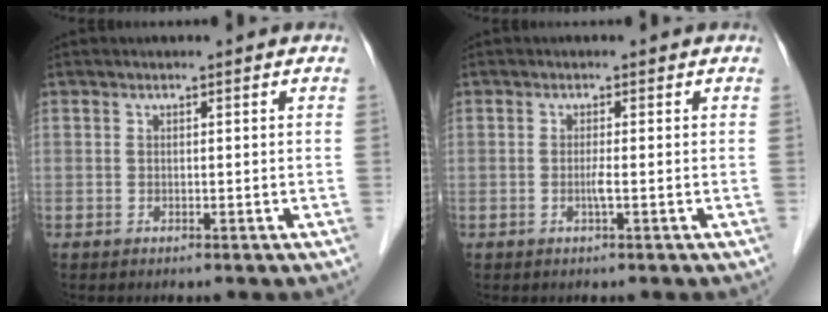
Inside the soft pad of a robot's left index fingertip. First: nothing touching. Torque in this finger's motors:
{"motor_torque": [0.24, 0.22, 0.00, 0.03]}